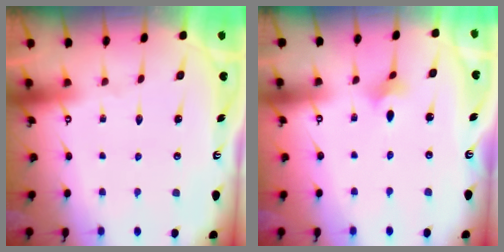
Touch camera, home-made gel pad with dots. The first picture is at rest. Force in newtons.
{"total": 2.7, "press": 2.6, "slide": 0.7}